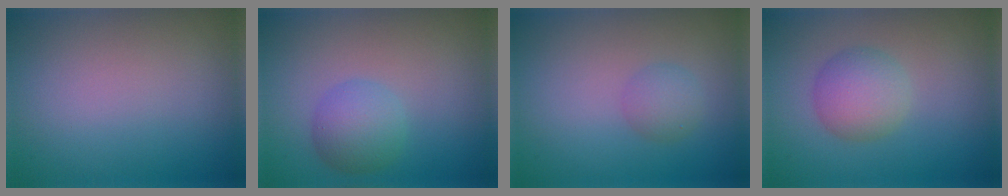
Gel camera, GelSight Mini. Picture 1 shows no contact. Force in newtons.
{"total": 3.2, "press": 3.2, "slide": 0.0}
{"total": 1.8, "press": 1.8, "slide": 0.0}
{"total": 3.5, "press": 3.5, "slide": 0.1}